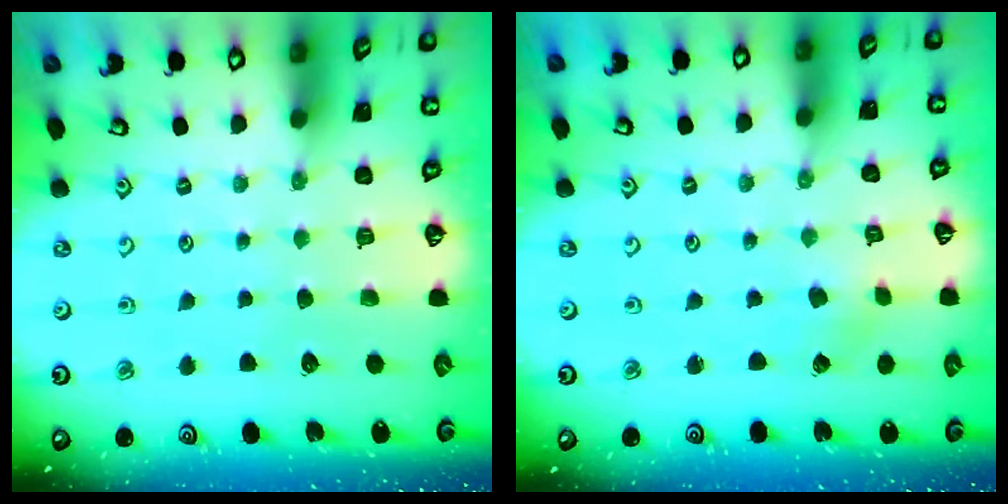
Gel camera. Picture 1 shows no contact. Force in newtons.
{"total": 0.6, "press": 0.6, "slide": 0.2}